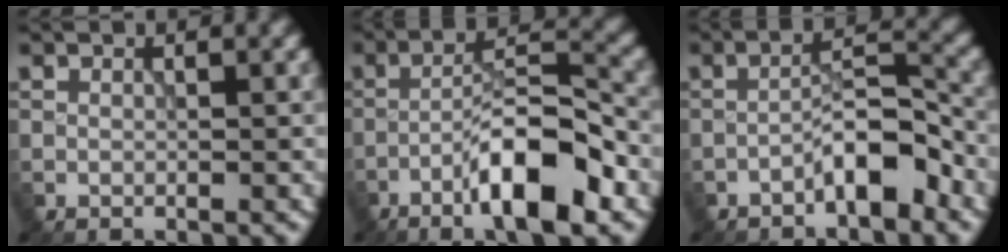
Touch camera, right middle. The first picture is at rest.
{"total": 8.1, "force": [-4.2, 1.7, 6.7], "torque": [-0.114, 0.018, -0.075]}
{"total": 4.5, "force": [-2.8, 1.2, 3.3], "torque": [-0.050, 0.020, -0.052]}